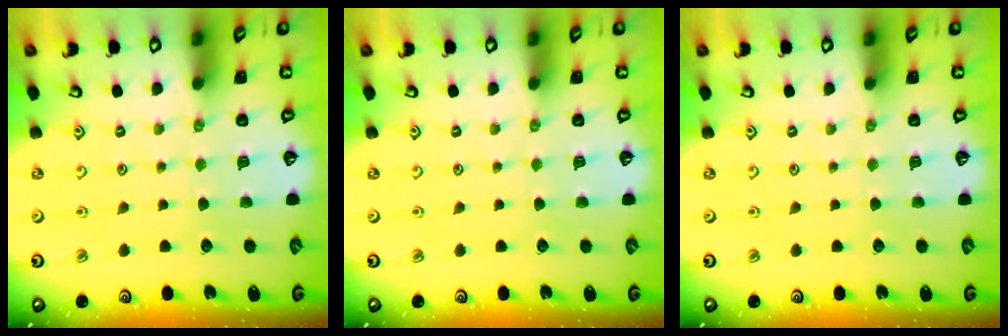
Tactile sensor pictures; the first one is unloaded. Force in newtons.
{"total": 0.0}
{"total": 0.0}